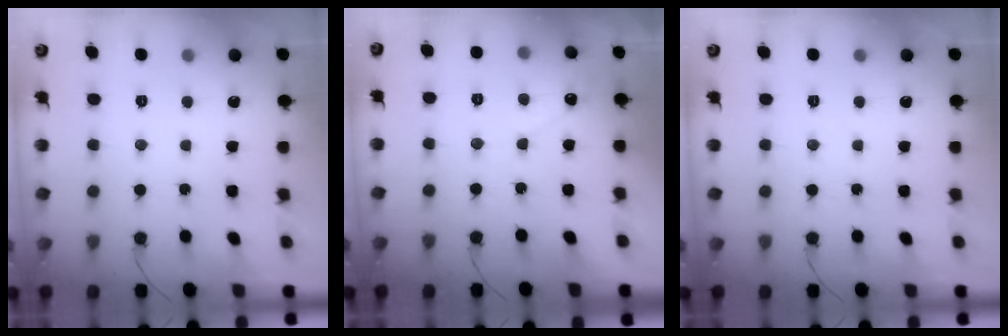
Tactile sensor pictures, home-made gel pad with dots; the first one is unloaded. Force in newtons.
{"total": 2.4, "press": 2.4, "slide": 0.1}
{"total": 0.0}